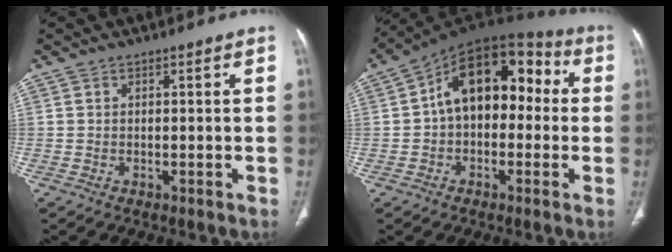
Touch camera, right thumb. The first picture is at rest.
{"total": 16.2, "force": [1.1, 10.4, 12.4], "torque": [-0.146, 0.057, 0.002]}